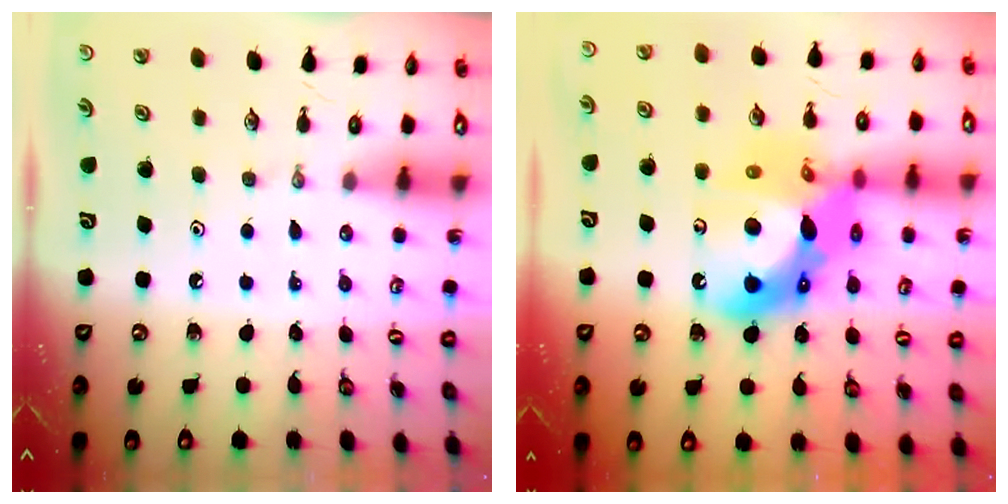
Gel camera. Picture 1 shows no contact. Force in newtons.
{"total": 20.0, "press": 19.8, "slide": 2.8}